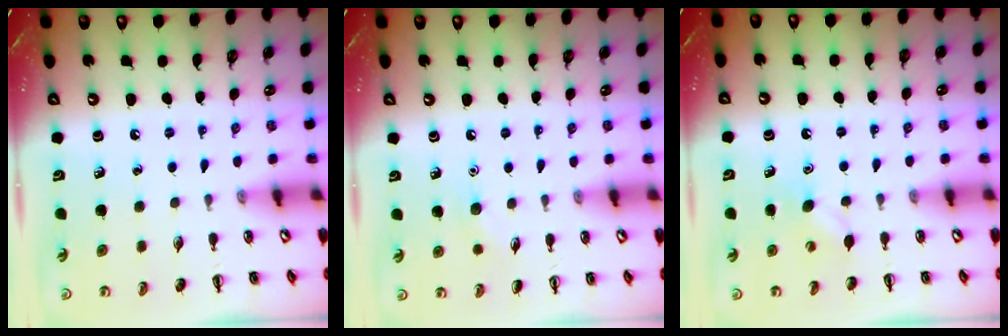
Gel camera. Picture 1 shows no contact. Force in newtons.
{"total": 4.7, "press": 4.5, "slide": 1.2}
{"total": 3.8, "press": 3.7, "slide": 1.0}